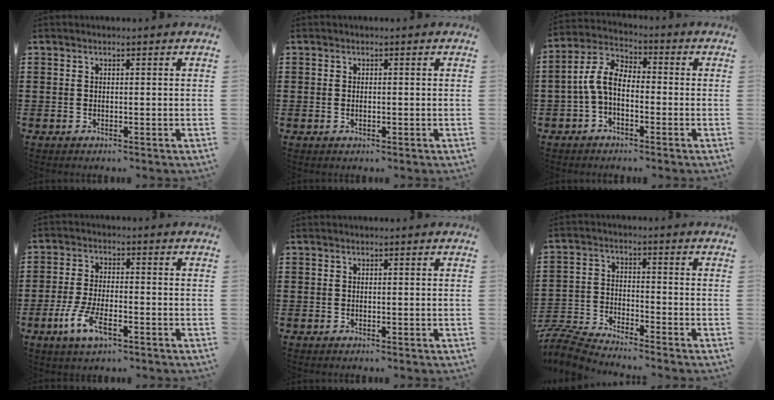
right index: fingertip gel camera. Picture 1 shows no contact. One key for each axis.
{"total": 0.7, "fx": -0.1, "fy": 0.2, "fz": 0.6, "tx": -0.015, "ty": -0.003, "tz": -0.001}
{"total": 6.1, "fx": -1.3, "fy": 3.4, "fz": 4.9, "tx": -0.130, "ty": 0.002, "tz": -0.034}
{"total": 5.9, "fx": -2.9, "fy": 2.0, "fz": 4.8, "tx": -0.113, "ty": -0.009, "tz": -0.058}
{"total": 0.0}
{"total": 6.1, "fx": -6.0, "fy": 0.4, "fz": 0.9, "tx": -0.037, "ty": 0.002, "tz": -0.125}